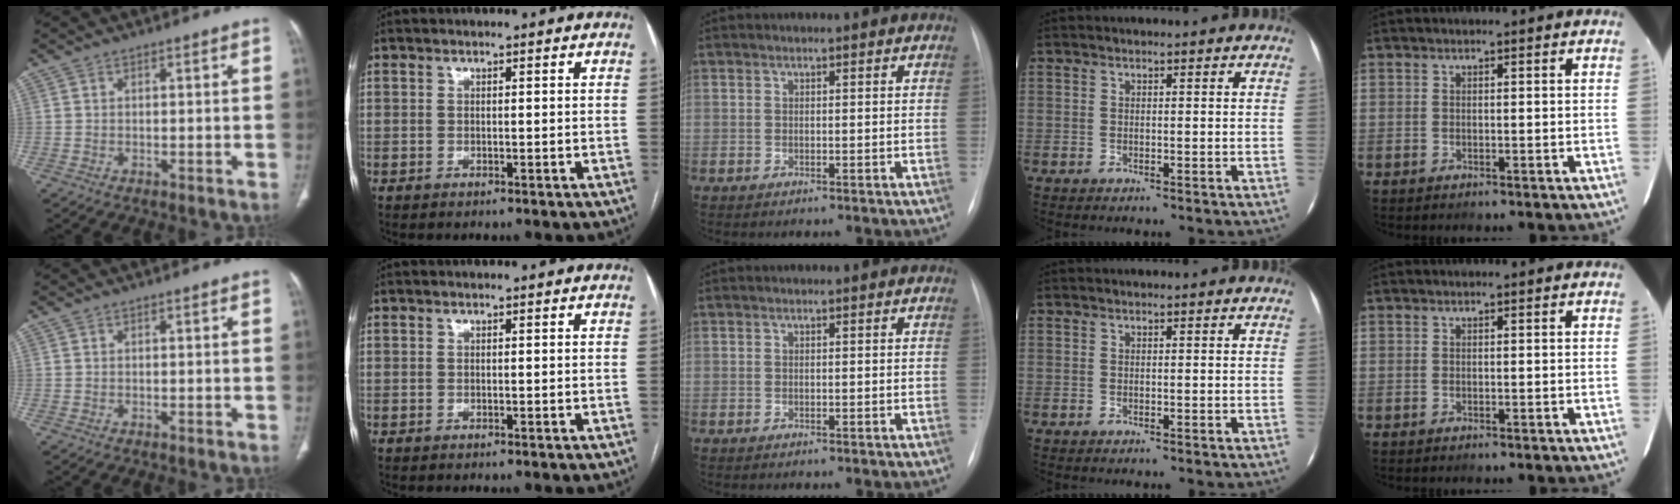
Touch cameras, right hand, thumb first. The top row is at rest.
{}